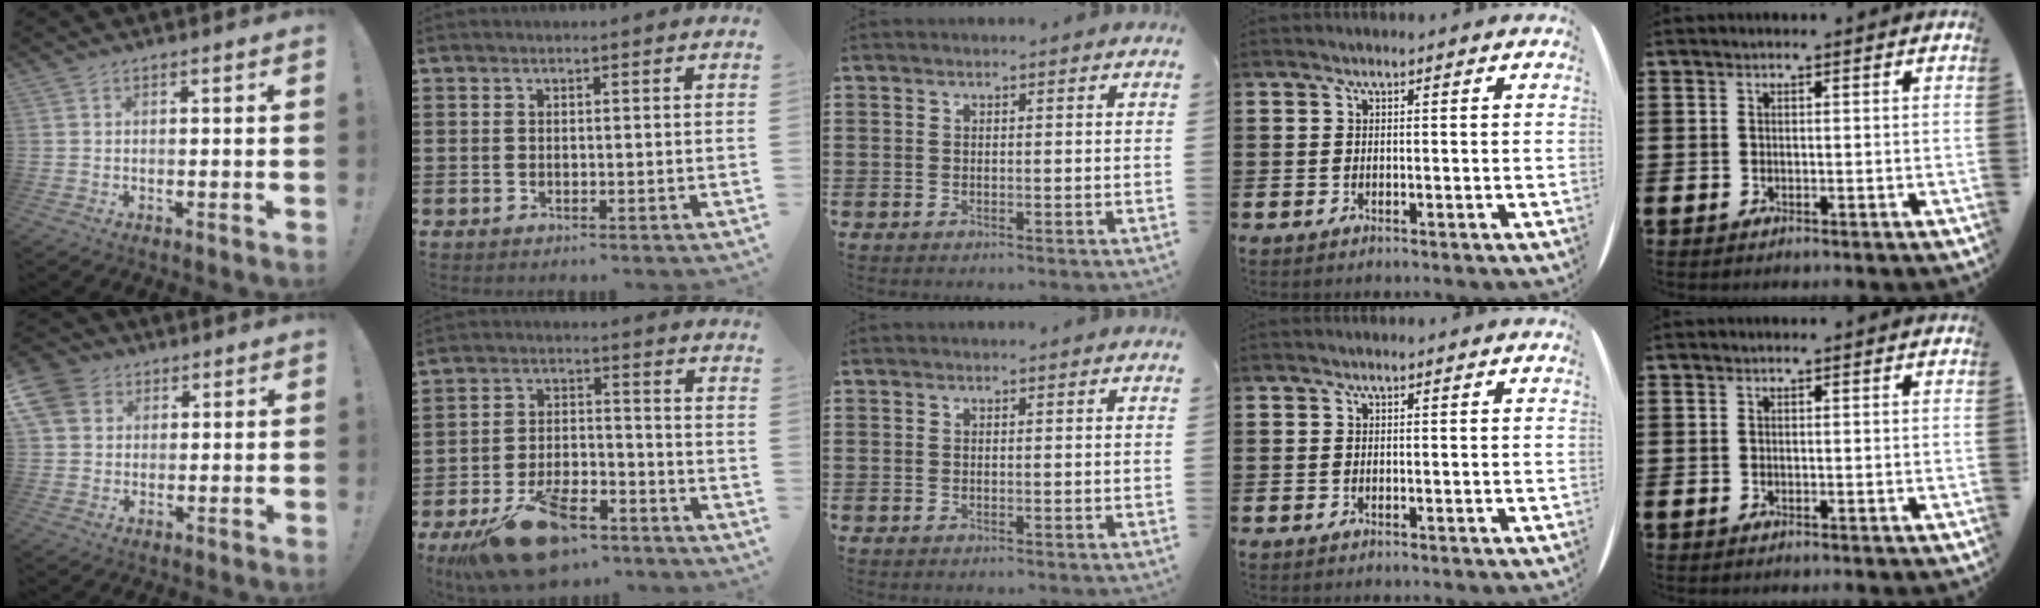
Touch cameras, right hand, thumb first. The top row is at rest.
{"thumb": {"total": 8.0, "force": [3.2, 6.5, 3.4], "torque": [-0.072, -0.013, 0.064]}, "index": {"total": 14.0, "force": [-9.4, 5.6, 8.8], "torque": [-0.154, 0.037, -0.157]}}